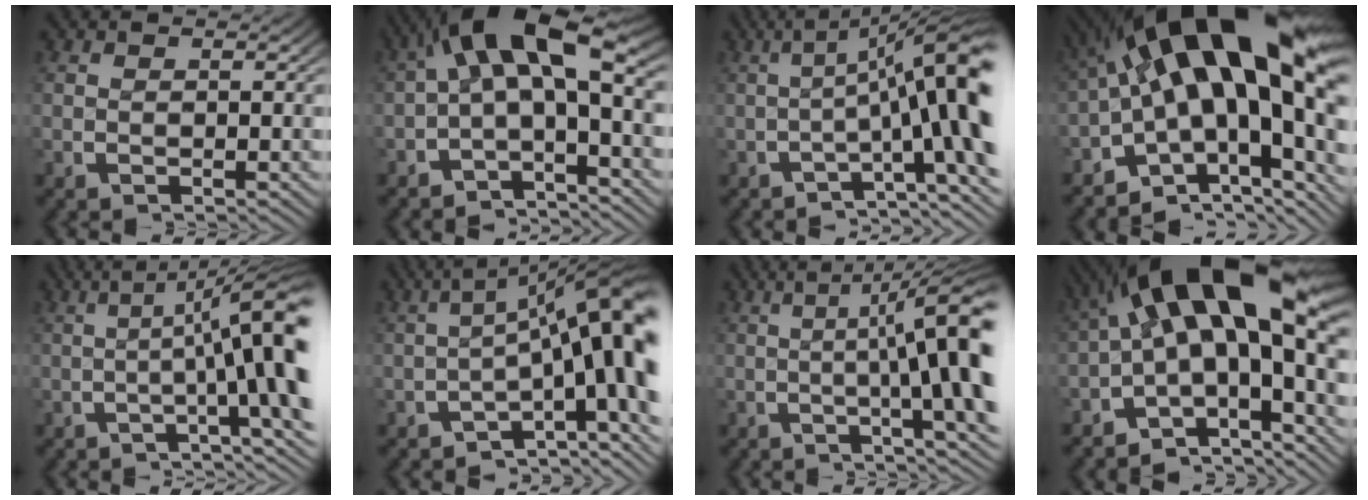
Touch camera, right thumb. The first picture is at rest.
{"total": 9.2, "force": [0.4, 5.3, 7.4], "torque": [-0.111, 0.015, -0.010]}
{"total": 10.7, "force": [0.4, 4.7, 9.6], "torque": [-0.117, 0.003, 0.002]}
{"total": 19.7, "force": [-0.5, 11.9, 15.7], "torque": [-0.270, -0.020, 0.000]}
{"total": 11.8, "force": [0.5, 5.0, 10.6], "torque": [-0.121, 0.000, 0.000]}
{"total": 12.6, "force": [-0.6, 6.5, 10.8], "torque": [-0.126, -0.010, -0.008]}
{"total": 12.5, "force": [1.5, 5.3, 11.2], "torque": [-0.130, 0.009, 0.010]}
{"total": 16.2, "force": [-1.0, 10.5, 12.4], "torque": [-0.227, -0.021, -0.017]}